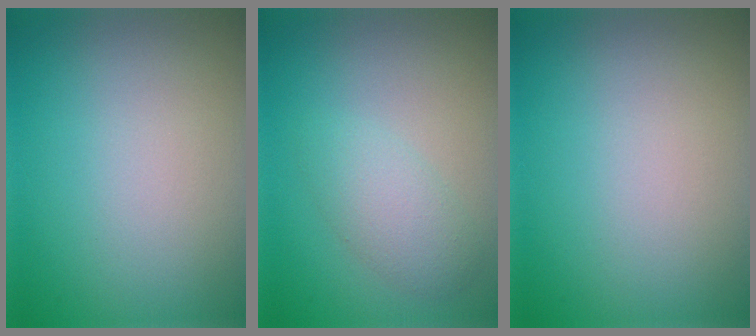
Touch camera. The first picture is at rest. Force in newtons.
{"total": 2.7, "press": 2.7, "slide": 0.1}
{"total": 0.0}